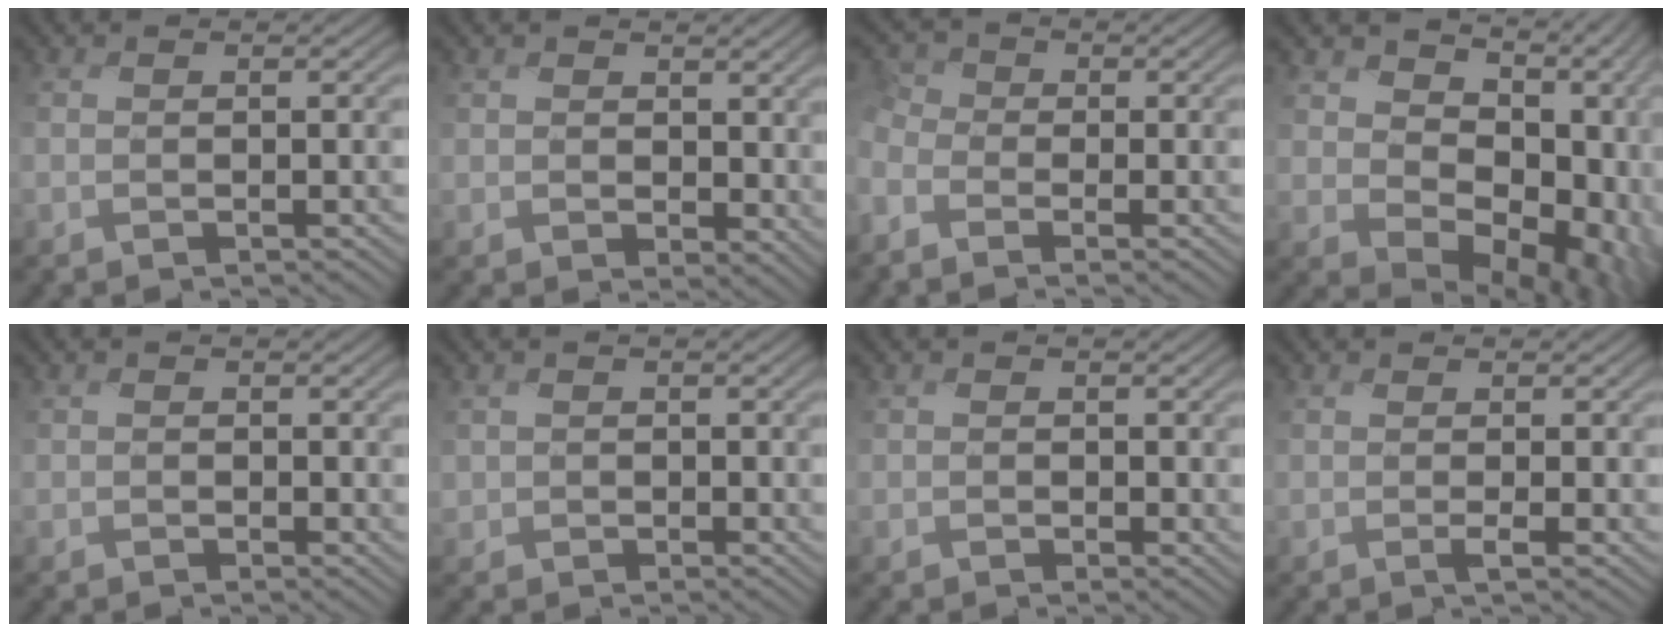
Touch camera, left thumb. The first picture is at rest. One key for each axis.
{"total": 3.2, "fx": 1.6, "fy": 2.2, "fz": 1.7, "tx": -0.057, "ty": -0.009, "tz": 0.026}
{"total": 4.6, "fx": -2.9, "fy": 3.0, "fz": 2.0, "tx": -0.069, "ty": 0.003, "tz": -0.078}
{"total": 13.6, "fx": 1.0, "fy": 9.0, "fz": 10.2, "tx": -0.139, "ty": -0.038, "tz": 0.054}
{"total": 1.1, "fx": 0.9, "fy": 0.2, "fz": -0.4, "tx": -0.001, "ty": 0.001, "tz": 0.014}
{"total": 1.3, "fx": 0.9, "fy": 0.8, "fz": -0.5, "tx": -0.003, "ty": 0.001, "tz": 0.010}
{"total": 1.1, "fx": 1.0, "fy": 0.5, "fz": -0.3, "tx": -0.005, "ty": -0.001, "tz": 0.014}
{"total": 1.3, "fx": 1.0, "fy": -0.6, "fz": 0.6, "tx": -0.011, "ty": 0.000, "tz": 0.021}